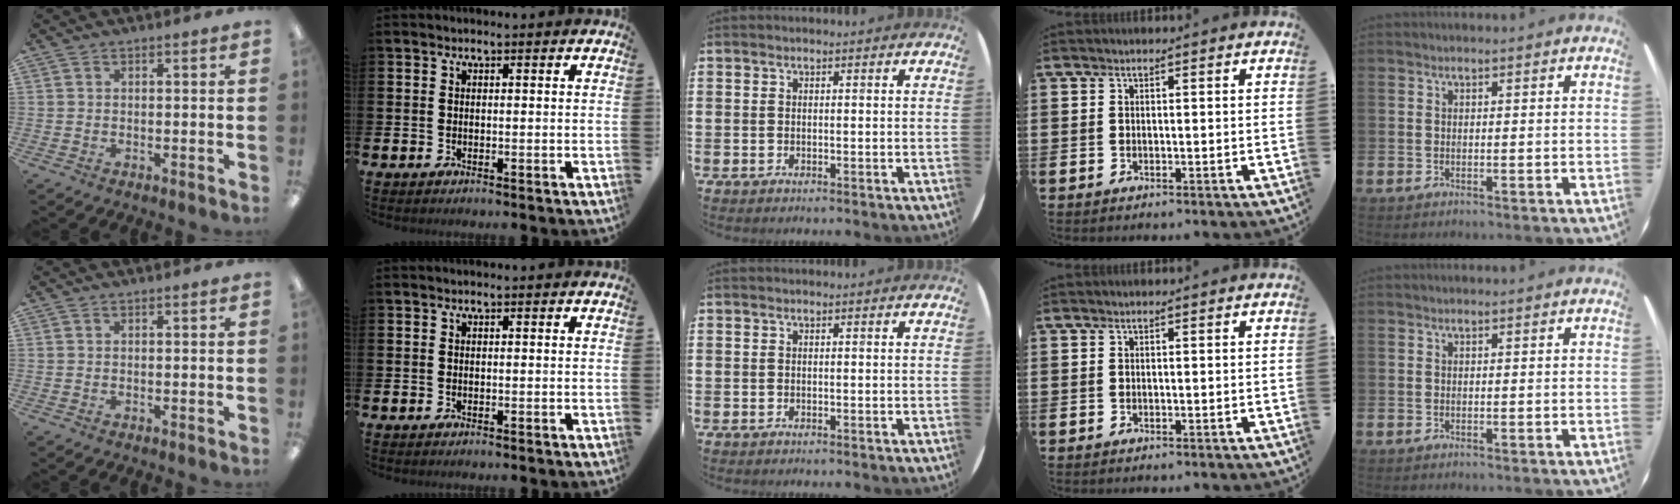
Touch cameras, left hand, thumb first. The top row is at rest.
{}